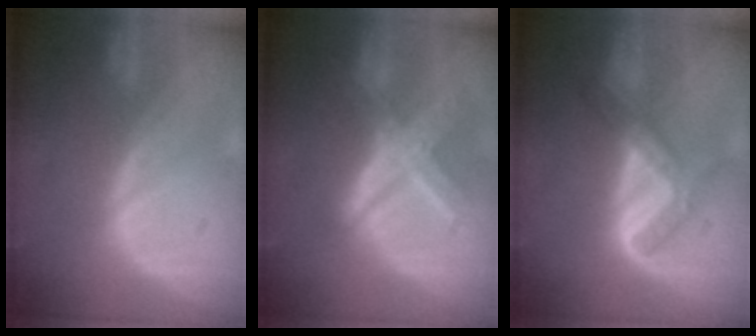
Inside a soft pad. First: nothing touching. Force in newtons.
{"total": 8.3, "press": 7.1, "slide": 4.3}
{"total": 6.2, "press": 5.4, "slide": 3.1}